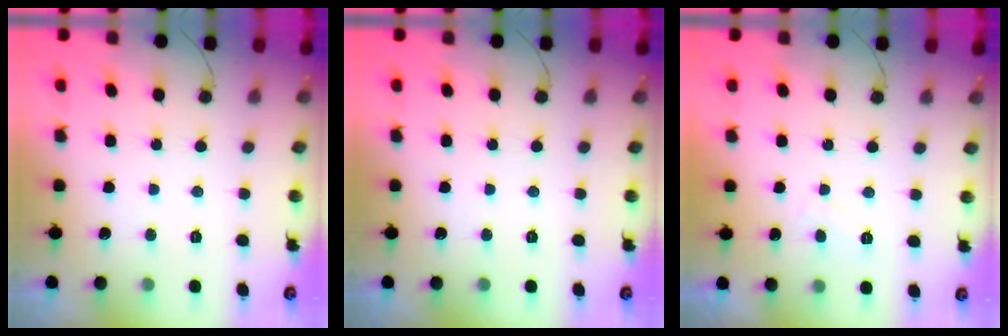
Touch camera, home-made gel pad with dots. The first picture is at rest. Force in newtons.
{"total": 0.0}
{"total": 1.6, "press": 1.5, "slide": 0.6}